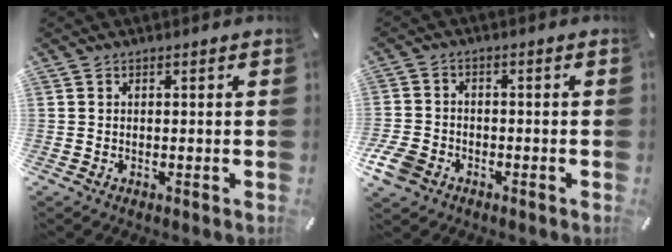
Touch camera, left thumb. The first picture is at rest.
{"total": 5.9, "force": [-3.0, 4.3, 2.7], "torque": [-0.072, 0.010, -0.059]}